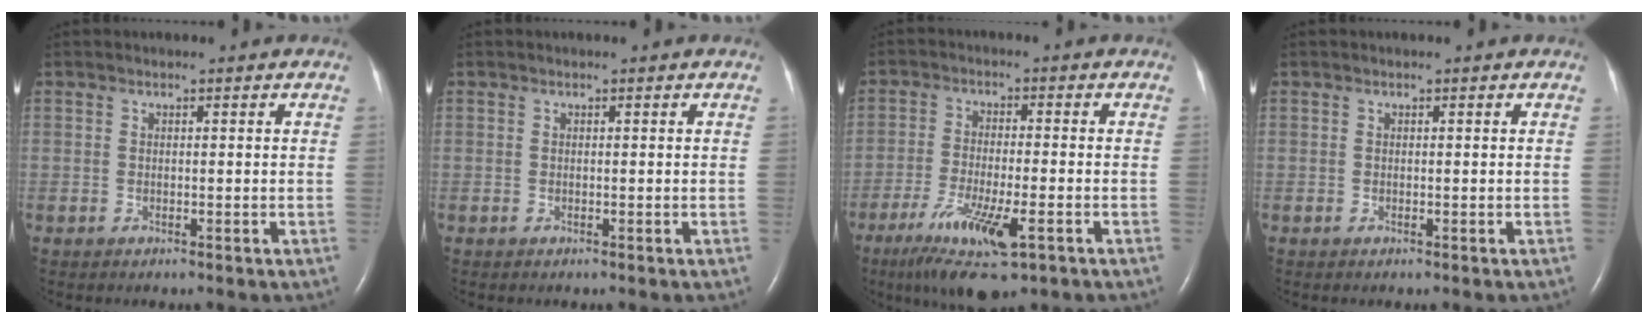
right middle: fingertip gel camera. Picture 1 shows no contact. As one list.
[{"total": 0.0}, {"total": 11.2, "force": [-5.9, 2.1, 9.2], "torque": [-0.174, -0.028, -0.096]}, {"total": 0.0}]